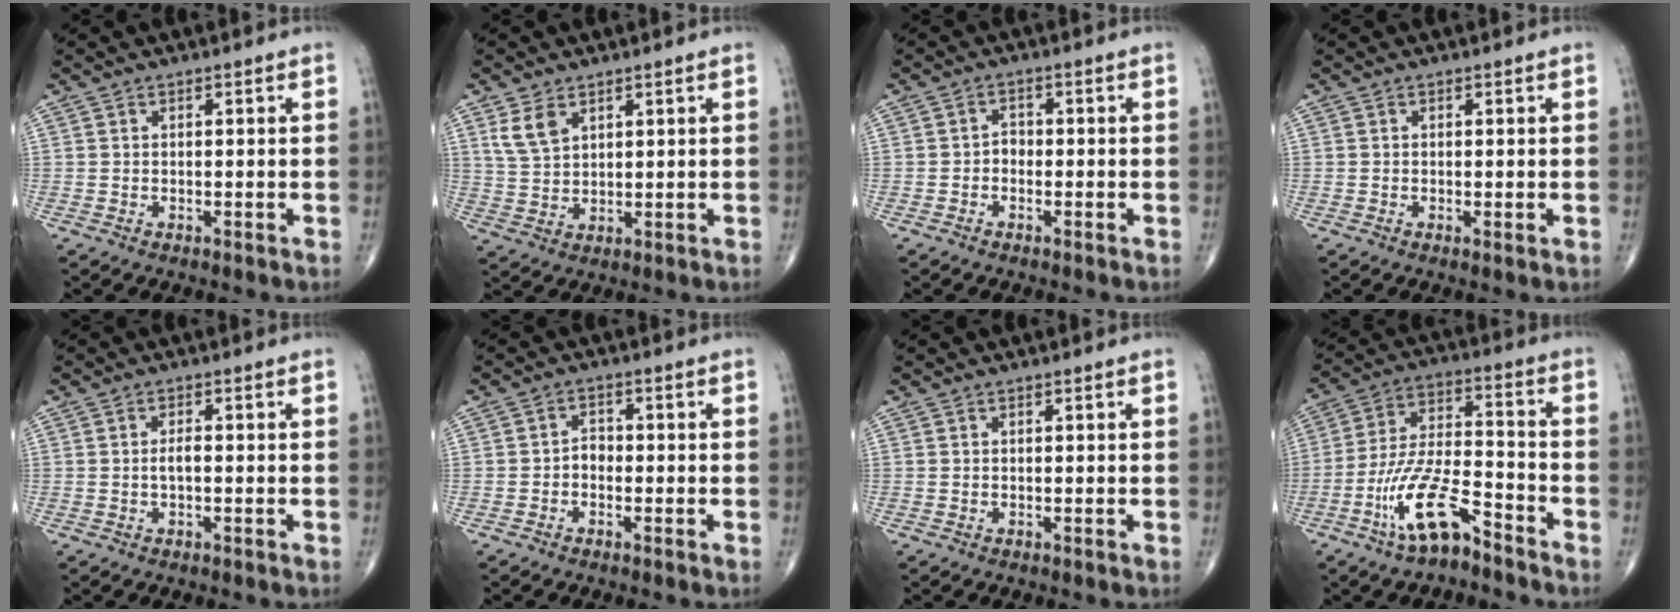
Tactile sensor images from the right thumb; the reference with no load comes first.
{"total": 5.2, "force": [2.9, 3.1, 3.1], "torque": [-0.055, -0.010, 0.065]}
{"total": 1.8, "force": [-0.6, 1.4, 1.0], "torque": [-0.002, 0.007, -0.017]}
{"total": 0.8, "force": [-0.1, 0.2, 0.8], "torque": [-0.020, -0.005, -0.003]}
{"total": 1.6, "force": [-0.3, 0.6, 1.5], "torque": [-0.028, 0.002, -0.005]}
{"total": 2.3, "force": [-0.8, 1.7, 1.3], "torque": [-0.007, 0.010, -0.020]}
{"total": 0.0}
{"total": 12.7, "force": [-8.6, 3.9, 8.6], "torque": [-0.172, 0.072, -0.165]}